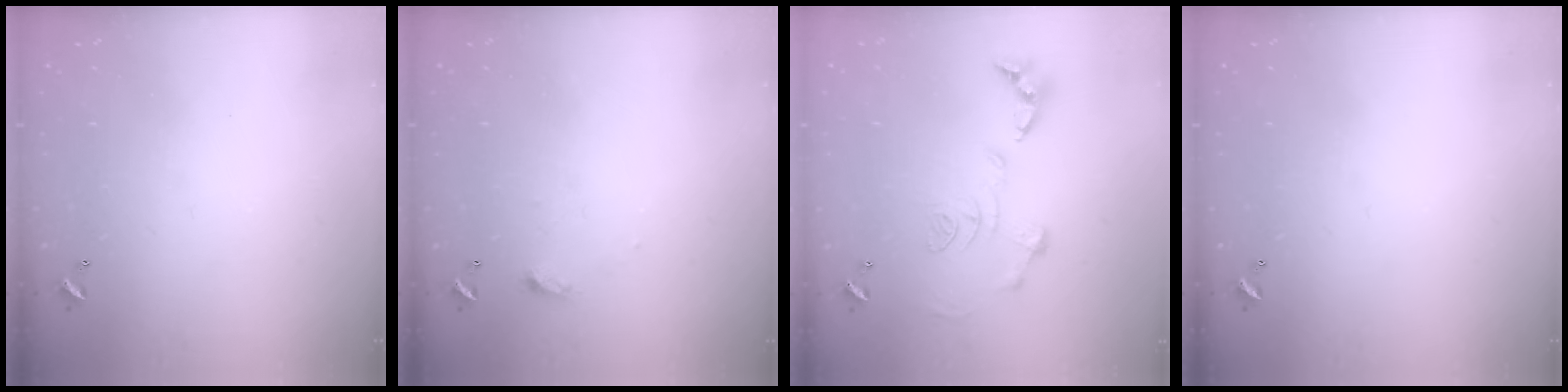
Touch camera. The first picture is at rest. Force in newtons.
{"total": 4.0, "press": 4.0, "slide": 0.5}
{"total": 1.2, "press": 0.4, "slide": 1.1}
{"total": 0.0}